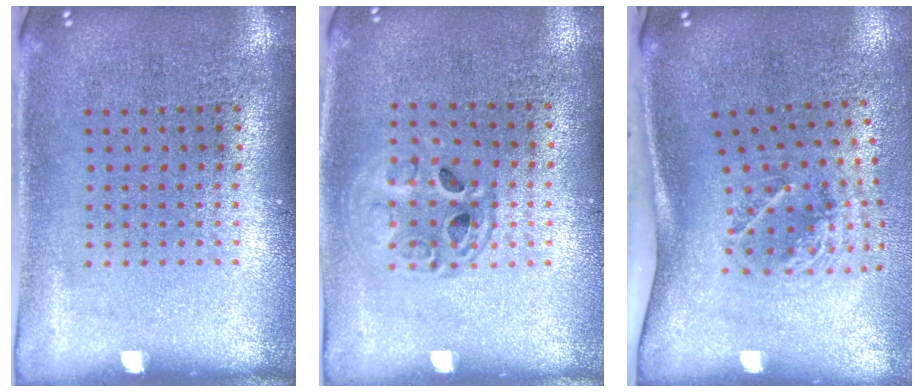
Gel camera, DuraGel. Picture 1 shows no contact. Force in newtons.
{"total": 1.3, "press": 1.2, "slide": 0.5}
{"total": 2.1, "press": 1.3, "slide": 1.7}